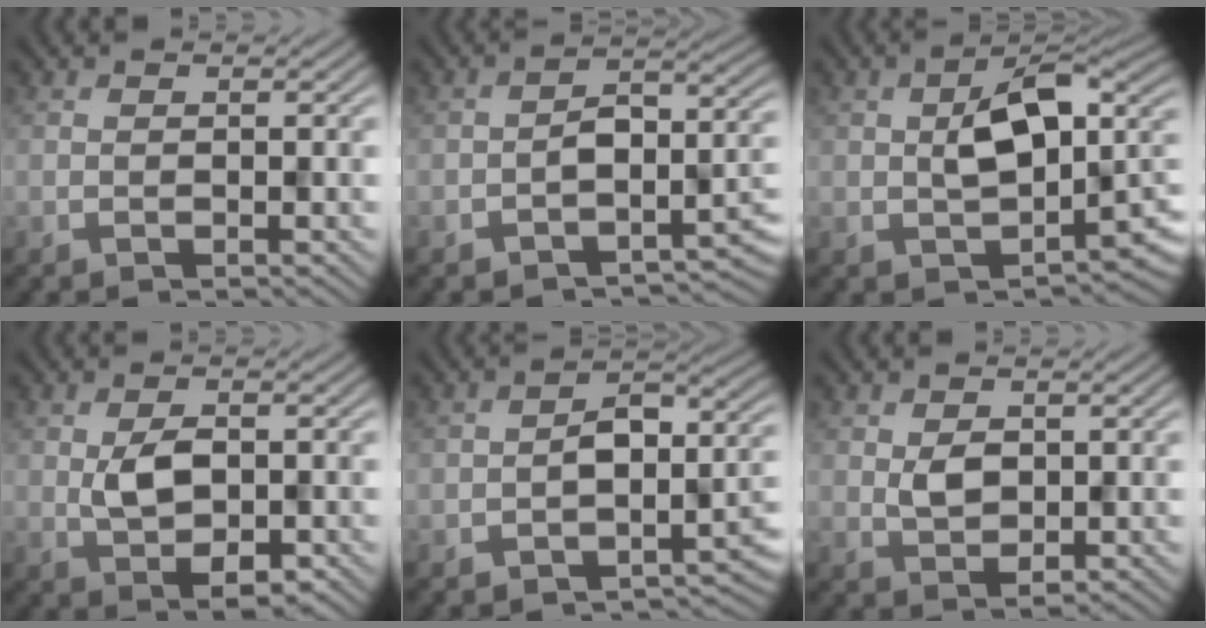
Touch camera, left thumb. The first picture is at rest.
{"total": 6.2, "force": [-2.8, 3.4, 4.4], "torque": [-0.049, -0.003, -0.051]}
{"total": 9.4, "force": [0.7, 5.3, 7.8], "torque": [-0.119, 0.003, 0.017]}
{"total": 5.2, "force": [-0.6, 2.9, 4.3], "torque": [-0.084, -0.010, -0.006]}
{"total": 6.8, "force": [-2.5, 4.0, 4.9], "torque": [-0.053, -0.005, -0.045]}
{"total": 2.6, "force": [0.5, 1.9, 1.7], "torque": [-0.036, -0.006, 0.014]}